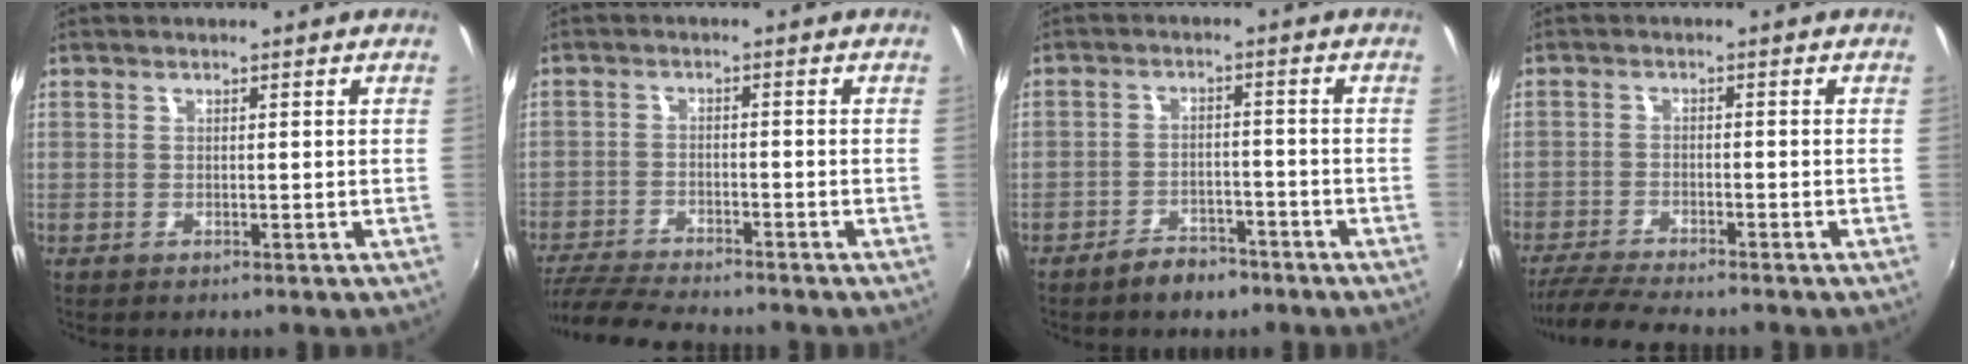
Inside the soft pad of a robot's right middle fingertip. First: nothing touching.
{"total": 10.7, "force": [-9.7, 1.6, 4.2], "torque": [-0.113, -0.023, -0.171]}
{"total": 5.6, "force": [-4.4, 2.8, 2.1], "torque": [-0.053, 0.010, -0.062]}
{"total": 8.2, "force": [-7.4, 0.5, 3.4], "torque": [-0.092, -0.022, -0.130]}